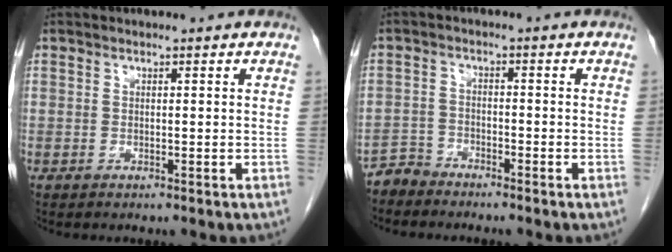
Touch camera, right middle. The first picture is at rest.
{"total": 2.8, "force": [-2.6, 0.7, -0.5], "torque": [0.013, -0.003, -0.054]}